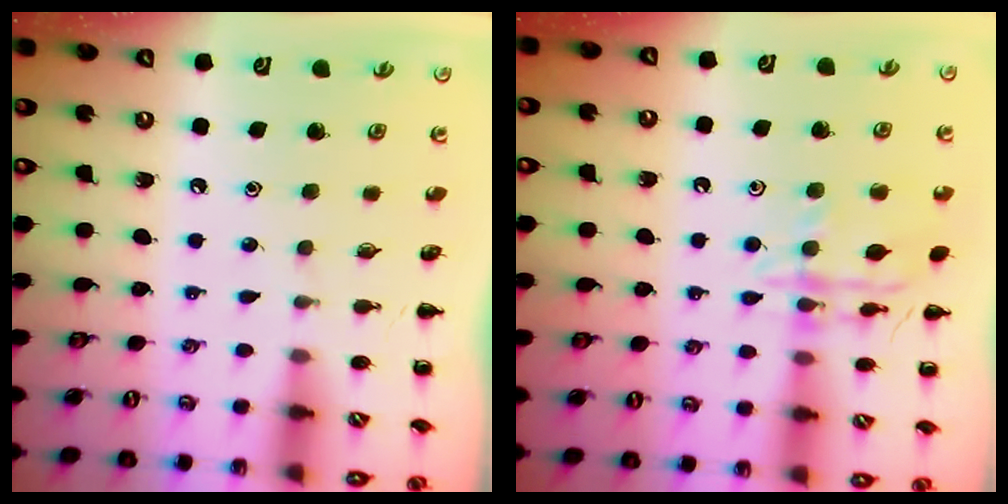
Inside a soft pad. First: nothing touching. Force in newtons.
{"total": 13.5, "press": 13.5, "slide": 0.8}